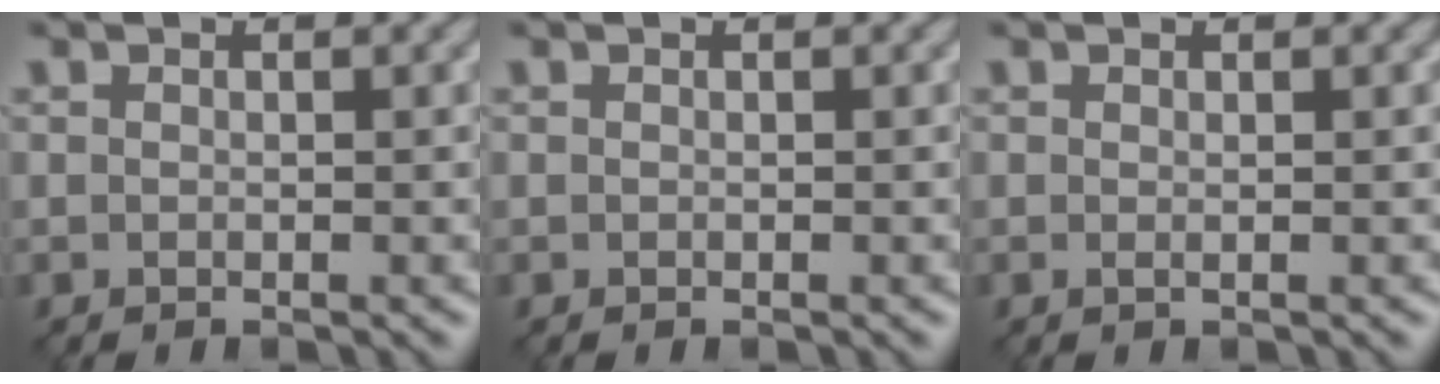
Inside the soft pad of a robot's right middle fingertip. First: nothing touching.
{"total": 0.0}
{"total": 0.0}